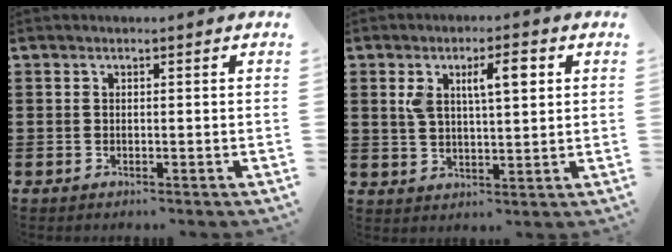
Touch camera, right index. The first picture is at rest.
{"total": 6.3, "force": [2.1, 2.3, 5.4], "torque": [-0.097, 0.004, 0.029]}